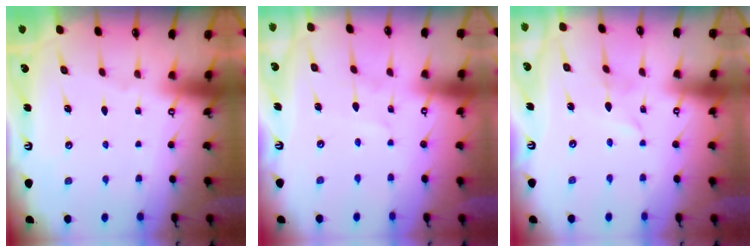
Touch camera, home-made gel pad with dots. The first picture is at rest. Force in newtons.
{"total": 2.7, "press": 2.7, "slide": 0.3}
{"total": 1.9, "press": 1.9, "slide": 0.2}